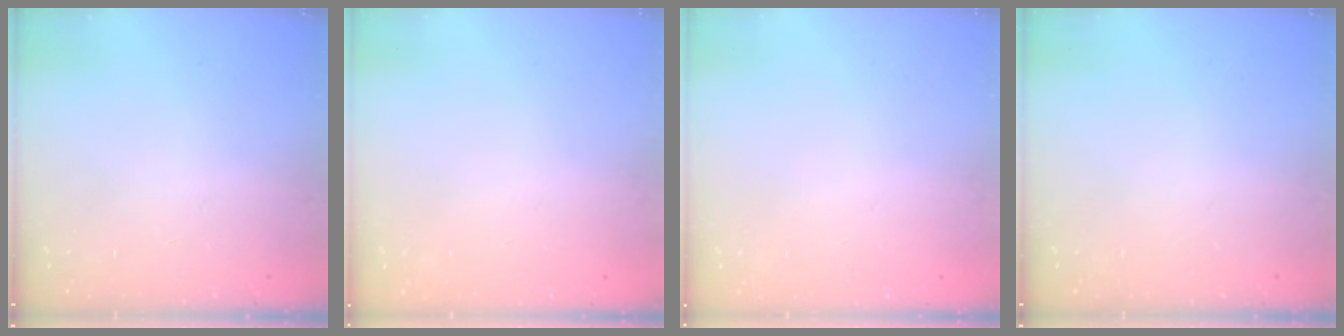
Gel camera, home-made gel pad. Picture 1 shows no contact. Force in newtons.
{"total": 0.0}
{"total": 0.0}
{"total": 0.0}